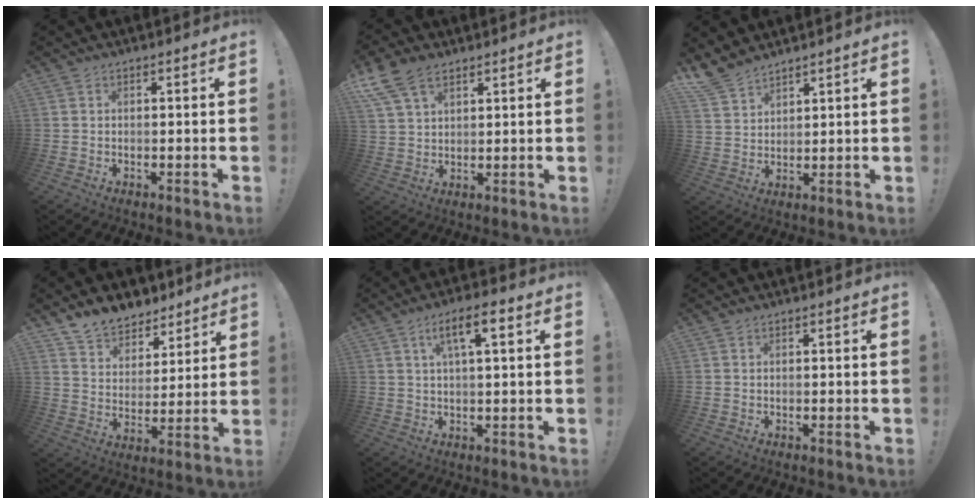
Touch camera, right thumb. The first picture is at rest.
{"total": 10.3, "force": [6.6, 6.0, 5.3], "torque": [-0.099, -0.020, 0.132]}
{"total": 7.3, "force": [6.3, 3.0, 2.1], "torque": [-0.047, -0.038, 0.125]}
{"total": 10.2, "force": [8.7, 5.0, 1.6], "torque": [-0.041, -0.070, 0.170]}
{"total": 7.2, "force": [2.7, 1.6, 6.5], "torque": [-0.108, 0.000, 0.039]}
{"total": 0.0}